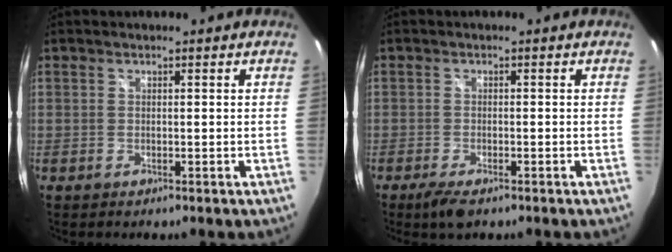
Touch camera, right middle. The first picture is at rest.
{"total": 3.8, "force": [-2.5, 1.1, 2.6], "torque": [-0.061, -0.011, -0.044]}